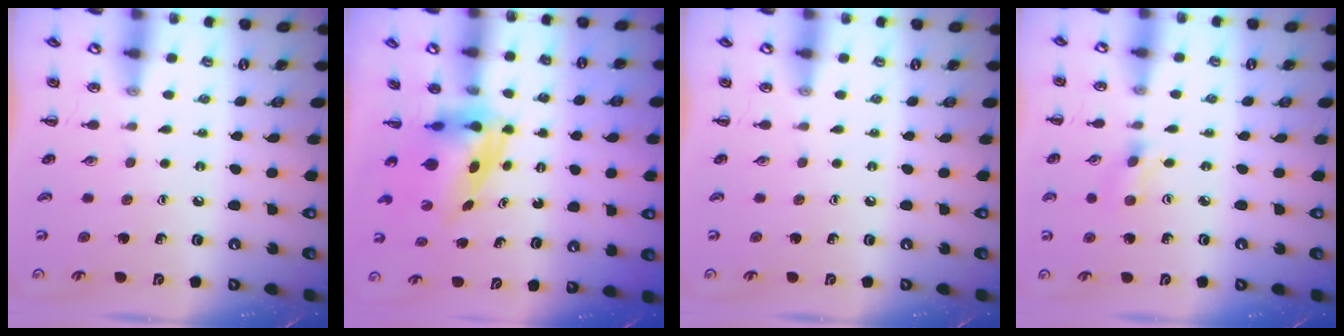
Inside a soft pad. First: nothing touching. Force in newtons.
{"total": 3.9, "press": 3.7, "slide": 1.1}
{"total": 0.0}
{"total": 1.2, "press": 1.1, "slide": 0.3}